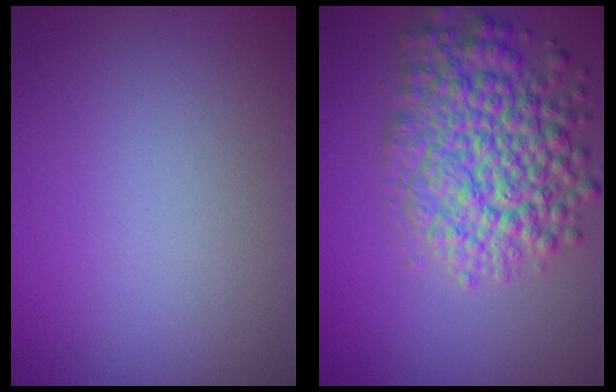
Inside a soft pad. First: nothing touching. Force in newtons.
{"total": 7.8, "press": 7.8, "slide": 0.3}